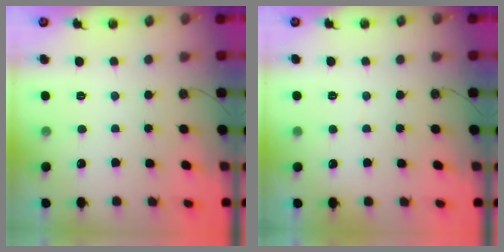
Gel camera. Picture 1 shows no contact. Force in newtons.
{"total": 2.0, "press": 2.0, "slide": 0.2}